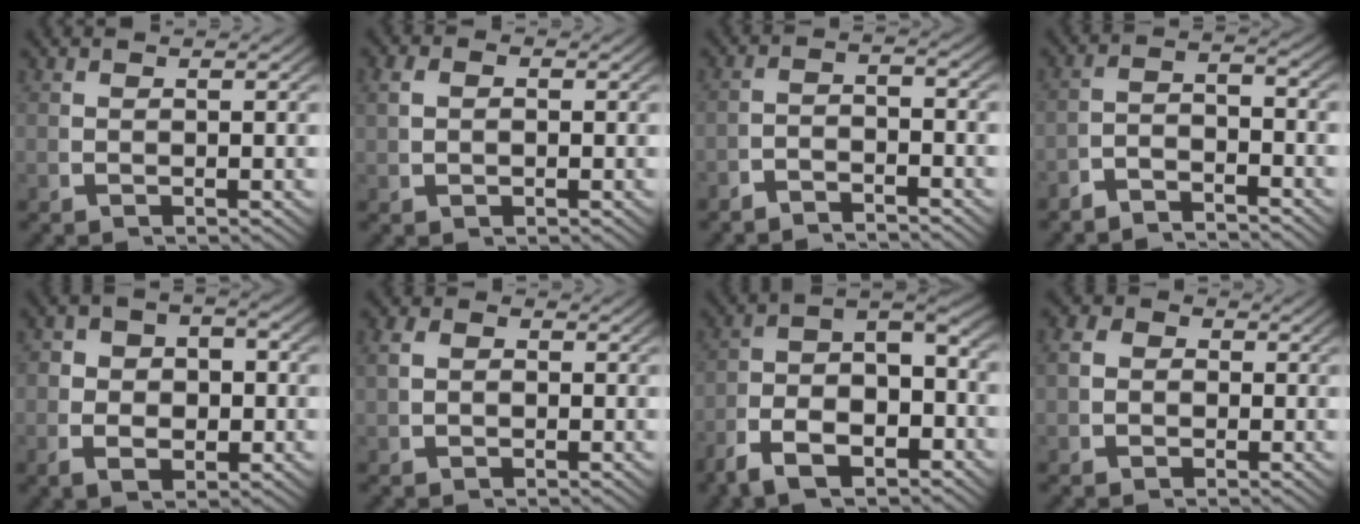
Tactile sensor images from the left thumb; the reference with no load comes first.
{"total": 2.0, "force": [0.3, 1.6, 1.2], "torque": [-0.026, 0.000, 0.008]}
{"total": 2.8, "force": [-2.6, 0.6, 0.7], "torque": [-0.007, -0.008, -0.050]}
{"total": 3.3, "force": [-2.7, 1.1, 1.5], "torque": [-0.025, -0.012, -0.050]}
{"total": 4.3, "force": [-0.6, 3.1, 3.0], "torque": [-0.048, -0.014, -0.005]}
{"total": 2.1, "force": [0.1, 1.8, 1.2], "torque": [-0.027, -0.004, 0.004]}
{"total": 10.5, "force": [-1.8, 7.0, 7.7], "torque": [-0.127, -0.013, -0.038]}
{"total": 2.9, "force": [0.0, 2.6, 1.3], "torque": [-0.025, -0.004, -0.004]}